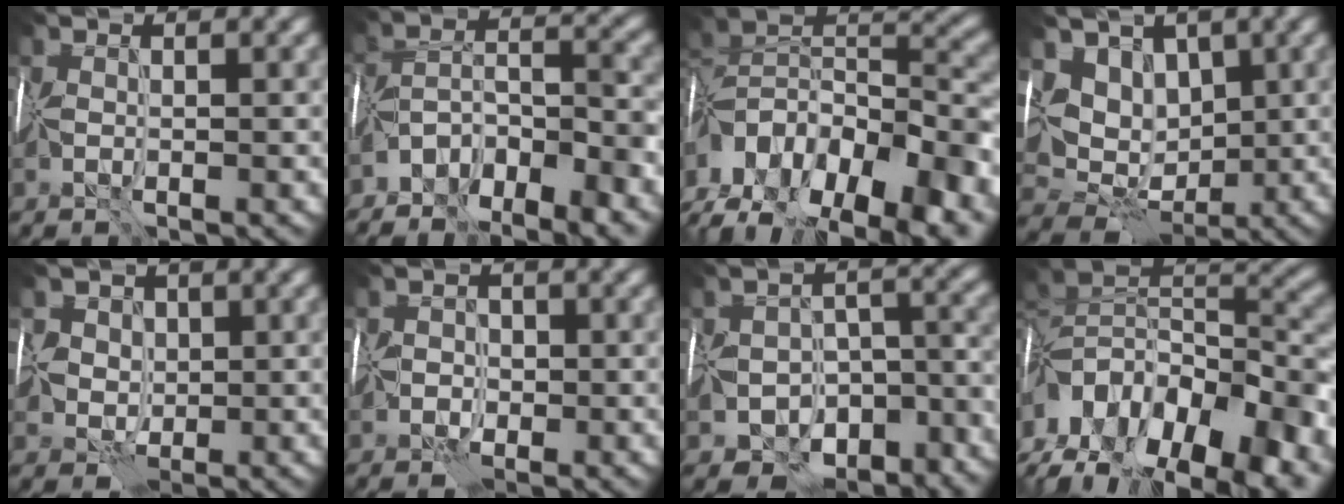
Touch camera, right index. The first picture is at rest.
{"total": 7.3, "force": [-5.5, 2.3, 4.2], "torque": [-0.060, 0.010, -0.104]}
{"total": 14.7, "force": [-7.2, 8.1, 10.0], "torque": [-0.185, 0.023, -0.105]}
{"total": 7.0, "force": [3.1, 5.3, 3.4], "torque": [-0.045, 0.005, 0.046]}
{"total": 3.7, "force": [1.5, 3.3, 0.8], "torque": [-0.004, 0.011, 0.017]}
{"total": 0.8, "force": [-0.3, 0.7, -0.3], "torque": [0.015, 0.006, -0.006]}
{"total": 8.3, "force": [-5.9, 5.1, 2.8], "torque": [-0.023, -0.001, -0.079]}
{"total": 15.2, "force": [-6.2, 8.3, 11.1], "torque": [-0.206, 0.009, -0.089]}